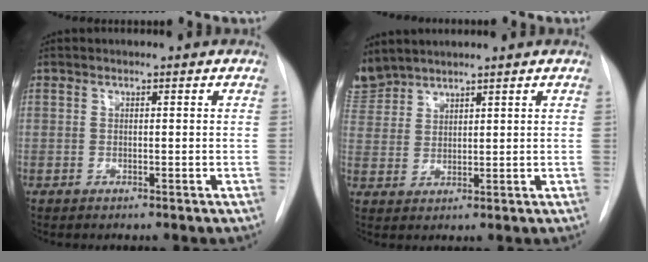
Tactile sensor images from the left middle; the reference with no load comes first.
{"total": 4.8, "force": [4.7, 1.1, 0.0], "torque": [-0.007, 0.010, 0.102]}